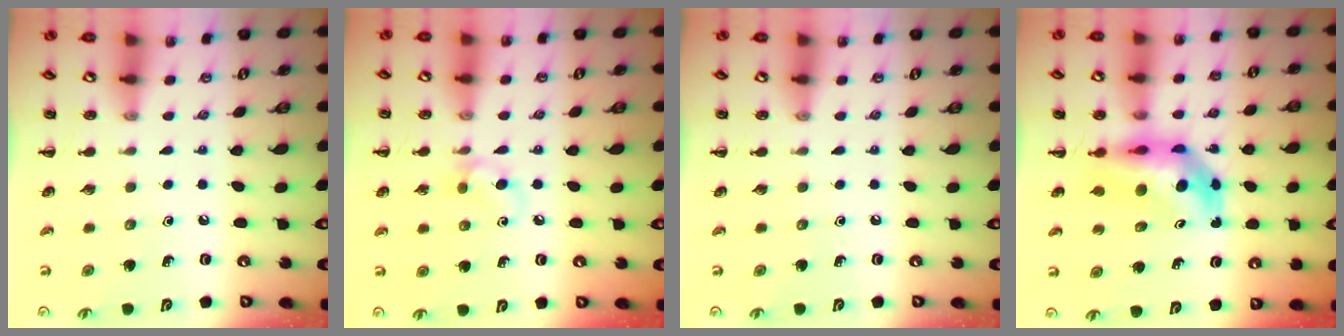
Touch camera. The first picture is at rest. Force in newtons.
{"total": 5.6, "press": 5.3, "slide": 1.6}
{"total": 0.0}
{"total": 6.5, "press": 6.2, "slide": 1.9}